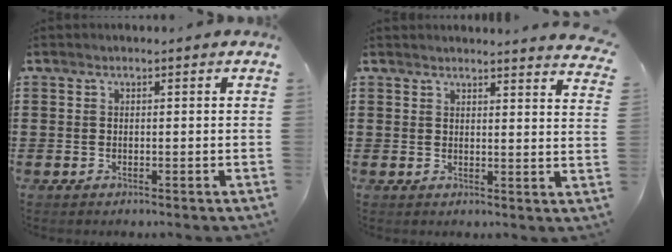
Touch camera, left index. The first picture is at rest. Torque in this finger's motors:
{"motor_torque": [0.37, -0.68, 0.01, 0.03]}